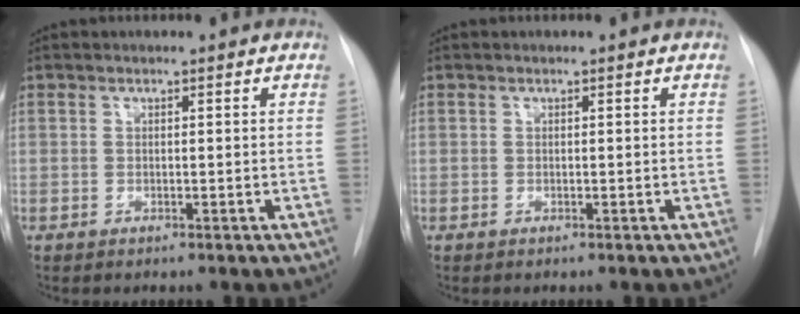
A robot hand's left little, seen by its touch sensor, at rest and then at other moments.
{"total": 0.0}